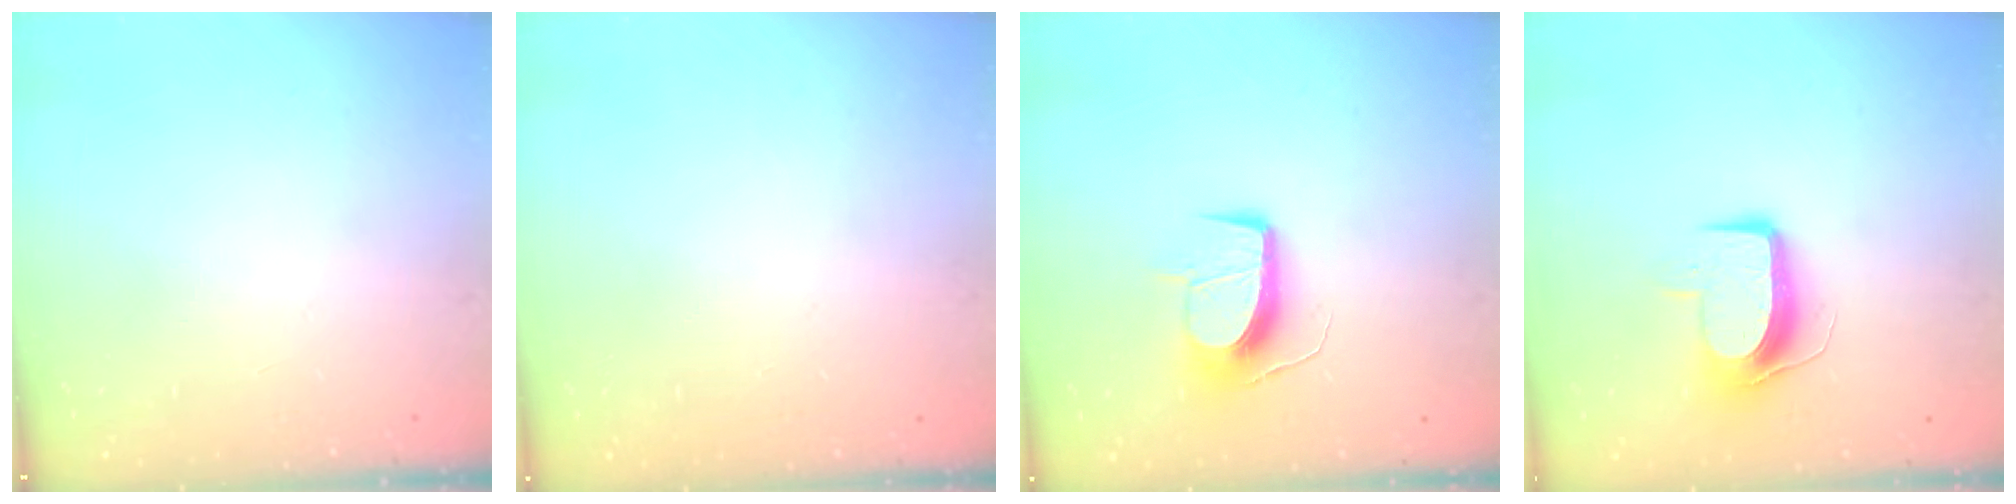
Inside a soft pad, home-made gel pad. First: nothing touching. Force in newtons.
{"total": 0.0}
{"total": 11.3, "press": 11.3, "slide": 0.7}
{"total": 9.2, "press": 9.2, "slide": 0.2}